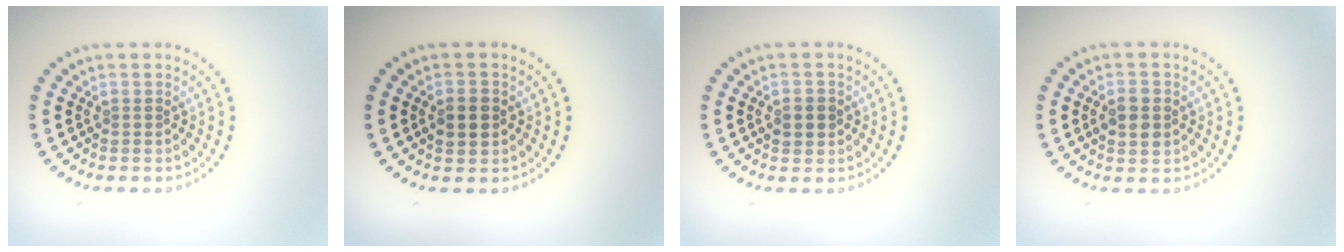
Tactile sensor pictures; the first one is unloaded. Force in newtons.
{"total": 2.5, "press": 2.5, "slide": 0.2}
{"total": 2.1, "press": 2.1, "slide": 0.5}
{"total": 2.6, "press": 2.6, "slide": 0.1}